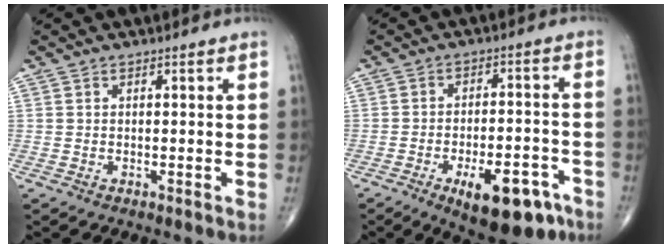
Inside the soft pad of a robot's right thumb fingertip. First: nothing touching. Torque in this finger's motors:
{"motor_torque": [1.52, 1.22, 0.88, -1.12, 0.33]}